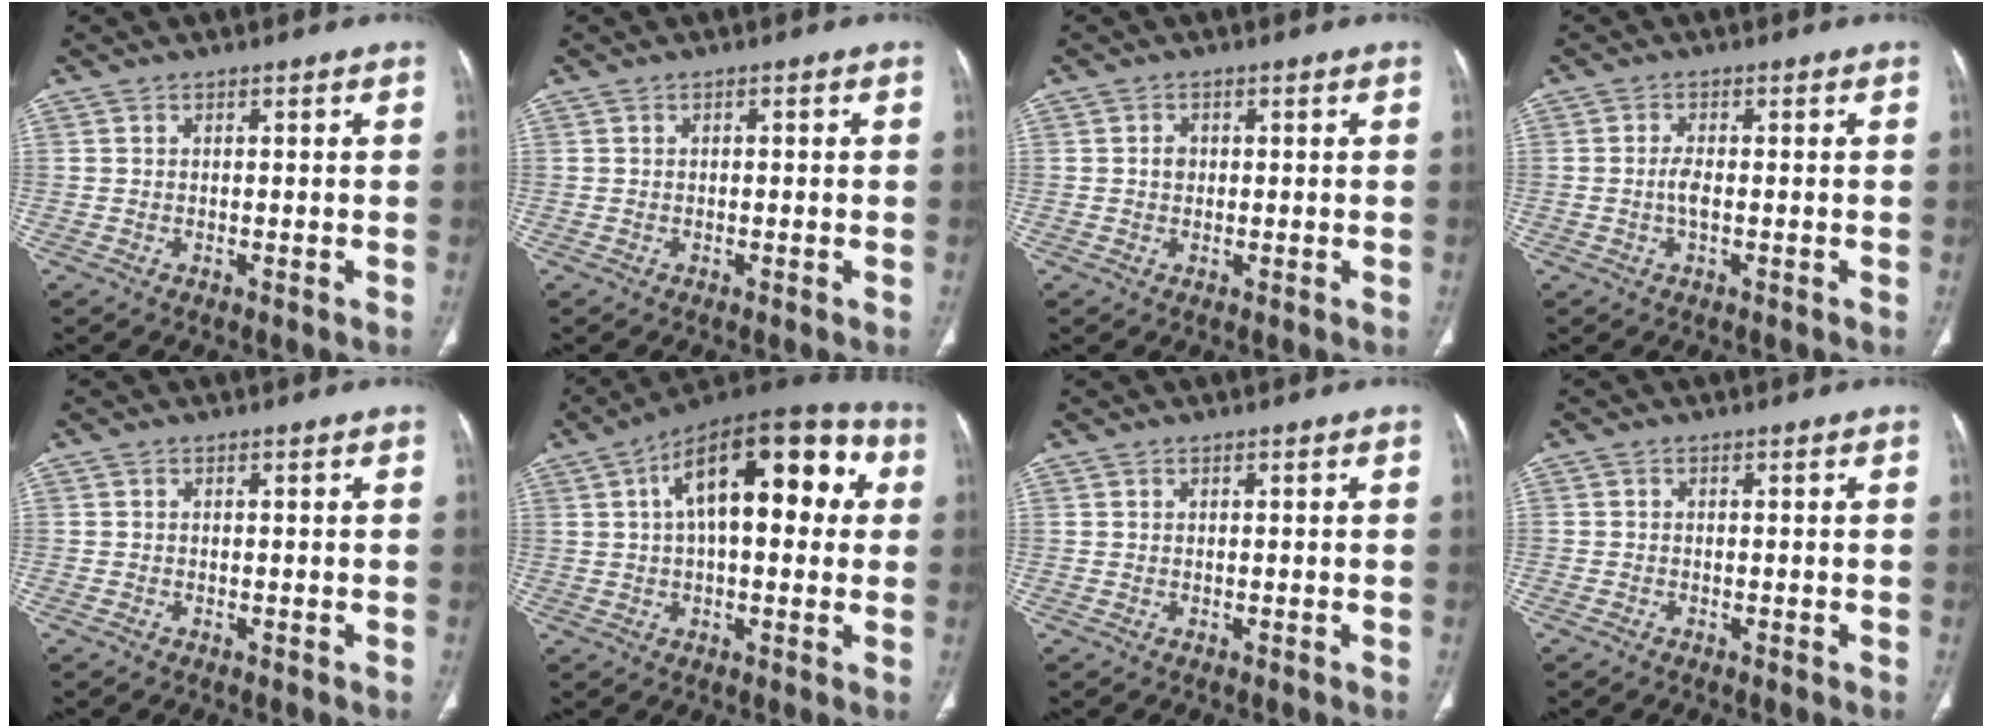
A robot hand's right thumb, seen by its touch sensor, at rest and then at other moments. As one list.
[{"total": 0.6, "force": [0.0, 0.3, 0.5], "torque": [-0.008, 0.001, 0.000]}, {"total": 1.6, "force": [0.1, 1.4, 0.9], "torque": [-0.008, 0.004, 0.001]}, {"total": 2.4, "force": [-0.4, 1.0, 2.2], "torque": [-0.050, 0.004, -0.009]}, {"total": 0.0}, {"total": 20.7, "force": [4.9, 9.6, 17.6], "torque": [-0.235, 0.036, 0.064]}, {"total": 0.0}, {"total": 0.6, "force": [-0.4, 0.3, 0.1], "torque": [-0.004, 0.001, -0.013]}]